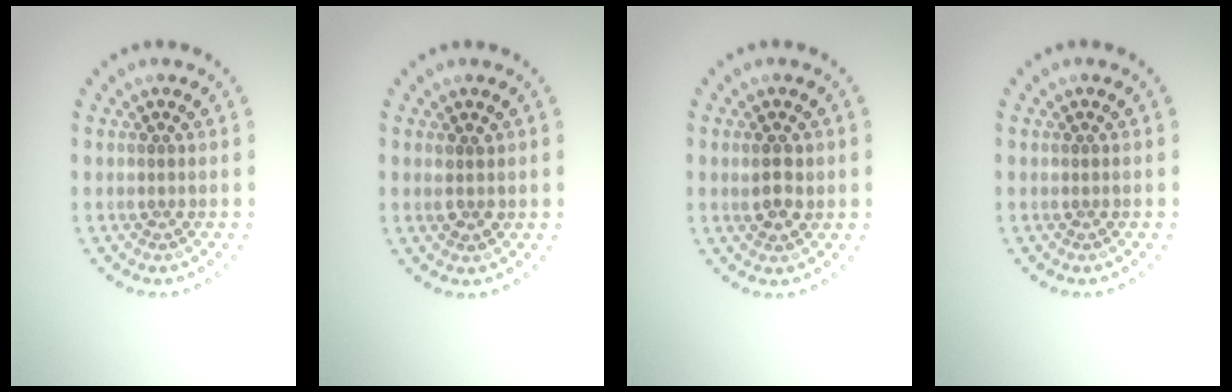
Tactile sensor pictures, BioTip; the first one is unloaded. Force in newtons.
{"total": 1.4, "press": 1.4, "slide": 0.5}
{"total": 2.3, "press": 2.3, "slide": 0.4}
{"total": 0.0}